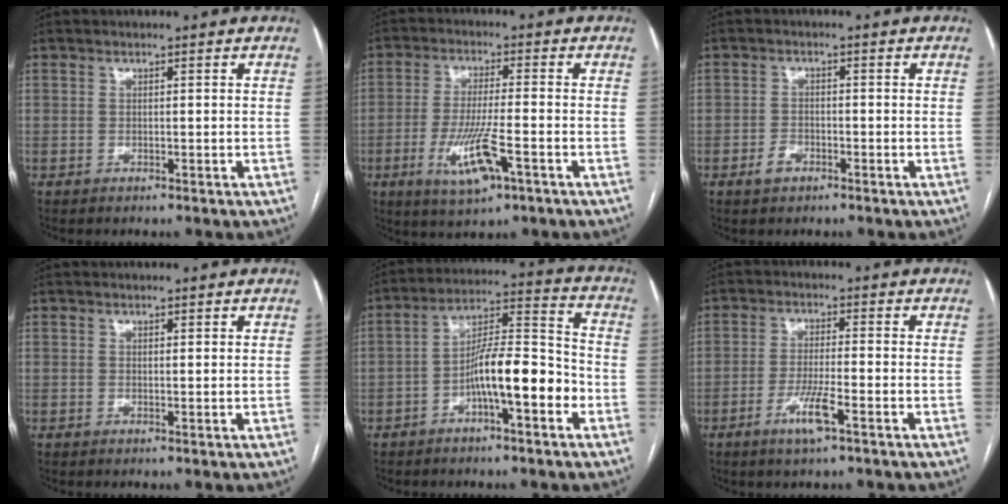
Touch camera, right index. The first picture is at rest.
{"total": 9.3, "force": [-3.7, 1.4, 8.4], "torque": [-0.163, -0.017, -0.062]}
{"total": 2.5, "force": [-1.5, 1.4, 1.4], "torque": [-0.027, 0.004, -0.024]}
{"total": 0.6, "force": [0.4, 0.1, 0.4], "torque": [-0.008, -0.002, 0.006]}
{"total": 11.9, "force": [-4.3, 2.1, 10.8], "torque": [-0.186, 0.021, -0.069]}
{"total": 5.5, "force": [-2.8, 0.2, 4.8], "torque": [-0.092, -0.009, -0.052]}